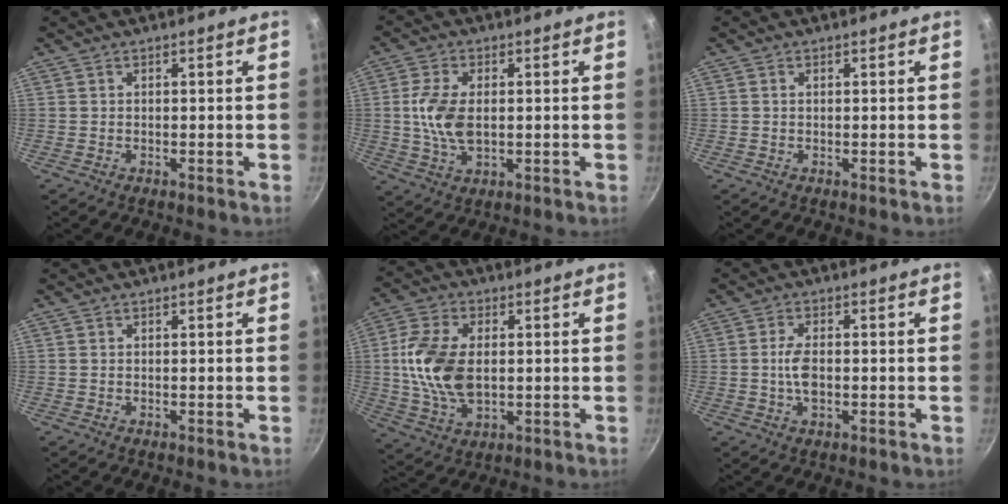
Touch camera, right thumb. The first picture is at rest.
{"total": 8.8, "force": [0.4, 5.1, 7.2], "torque": [-0.144, 0.000, 0.008]}
{"total": 0.6, "force": [0.2, 0.4, 0.4], "torque": [-0.007, 0.002, 0.002]}
{"total": 0.0}
{"total": 13.9, "force": [0.7, 8.6, 10.9], "torque": [-0.200, 0.000, 0.014]}
{"total": 4.8, "force": [-0.4, 2.4, 4.1], "torque": [-0.080, 0.004, -0.013]}